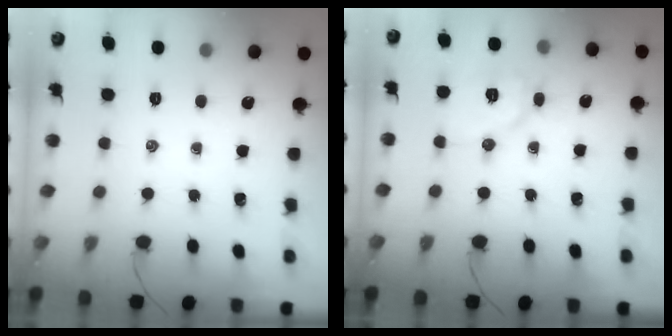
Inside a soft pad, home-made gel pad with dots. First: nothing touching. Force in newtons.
{"total": 9.5, "press": 9.5, "slide": 0.3}